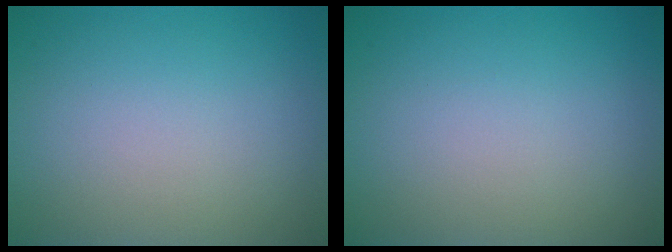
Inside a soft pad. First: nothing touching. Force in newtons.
{"total": 0.0}